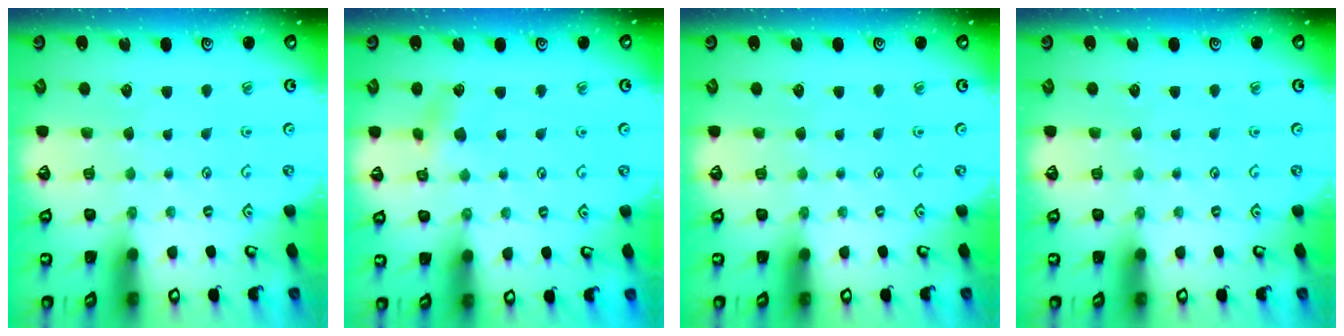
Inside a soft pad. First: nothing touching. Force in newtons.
{"total": 3.6, "press": 3.6, "slide": 0.4}
{"total": 0.0}
{"total": 0.0}